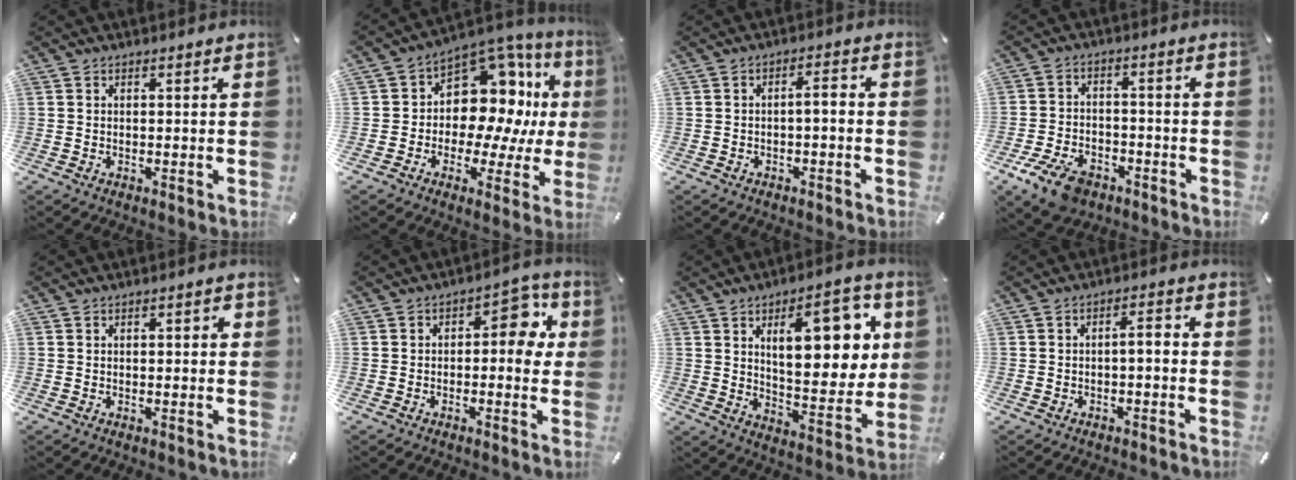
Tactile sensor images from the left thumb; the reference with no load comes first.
{"total": 13.6, "force": [4.2, 10.2, 7.9], "torque": [-0.113, -0.059, 0.079]}
{"total": 2.9, "force": [-1.6, 0.9, 2.3], "torque": [-0.040, 0.011, -0.033]}
{"total": 9.4, "force": [-5.9, 5.5, 4.9], "torque": [-0.097, 0.031, -0.105]}
{"total": 1.4, "force": [0.1, 0.7, 1.2], "torque": [-0.014, 0.002, -0.002]}
{"total": 8.1, "force": [0.8, 4.5, 6.7], "torque": [-0.071, -0.004, 0.001]}
{"total": 18.4, "force": [7.1, 8.2, 14.8], "torque": [-0.200, -0.018, 0.109]}
{"total": 3.0, "force": [-1.8, 1.0, 2.2], "torque": [-0.039, 0.013, -0.037]}